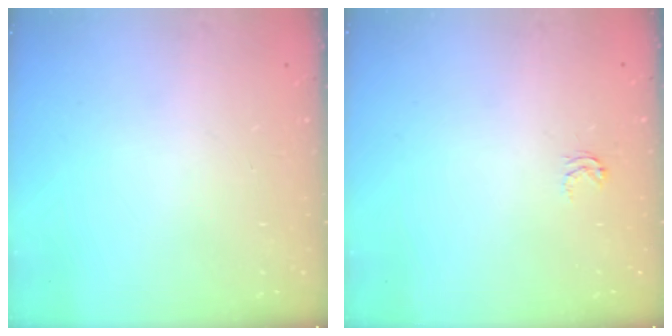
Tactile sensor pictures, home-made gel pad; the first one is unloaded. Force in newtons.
{"total": 2.6, "press": 2.6, "slide": 0.4}